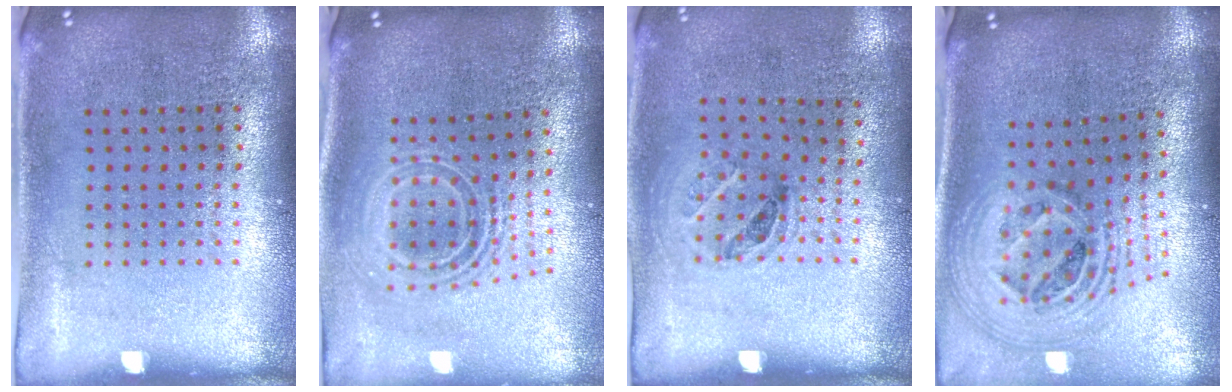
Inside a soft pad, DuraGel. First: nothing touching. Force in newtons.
{"total": 2.1, "press": 1.6, "slide": 1.4}
{"total": 1.0, "press": 0.7, "slide": 0.7}
{"total": 2.7, "press": 1.9, "slide": 1.9}